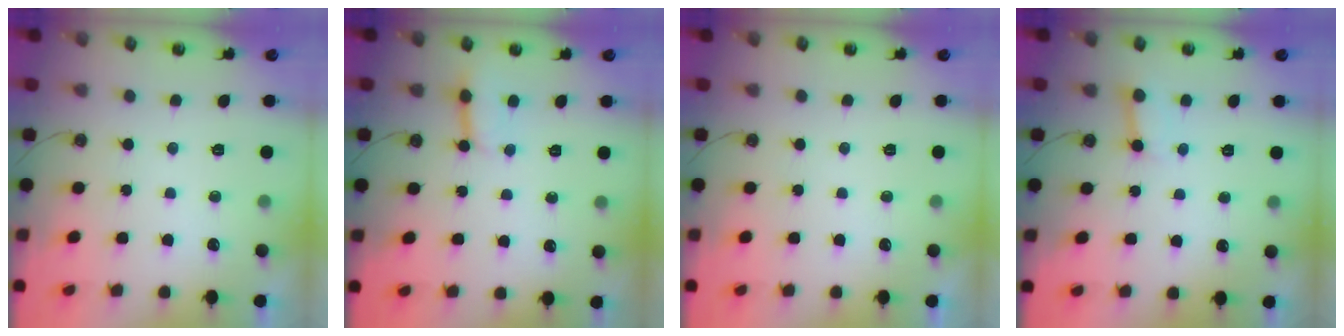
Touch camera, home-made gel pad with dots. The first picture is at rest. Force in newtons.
{"total": 3.6, "press": 3.6, "slide": 0.5}
{"total": 0.0}
{"total": 3.0, "press": 3.0, "slide": 0.3}